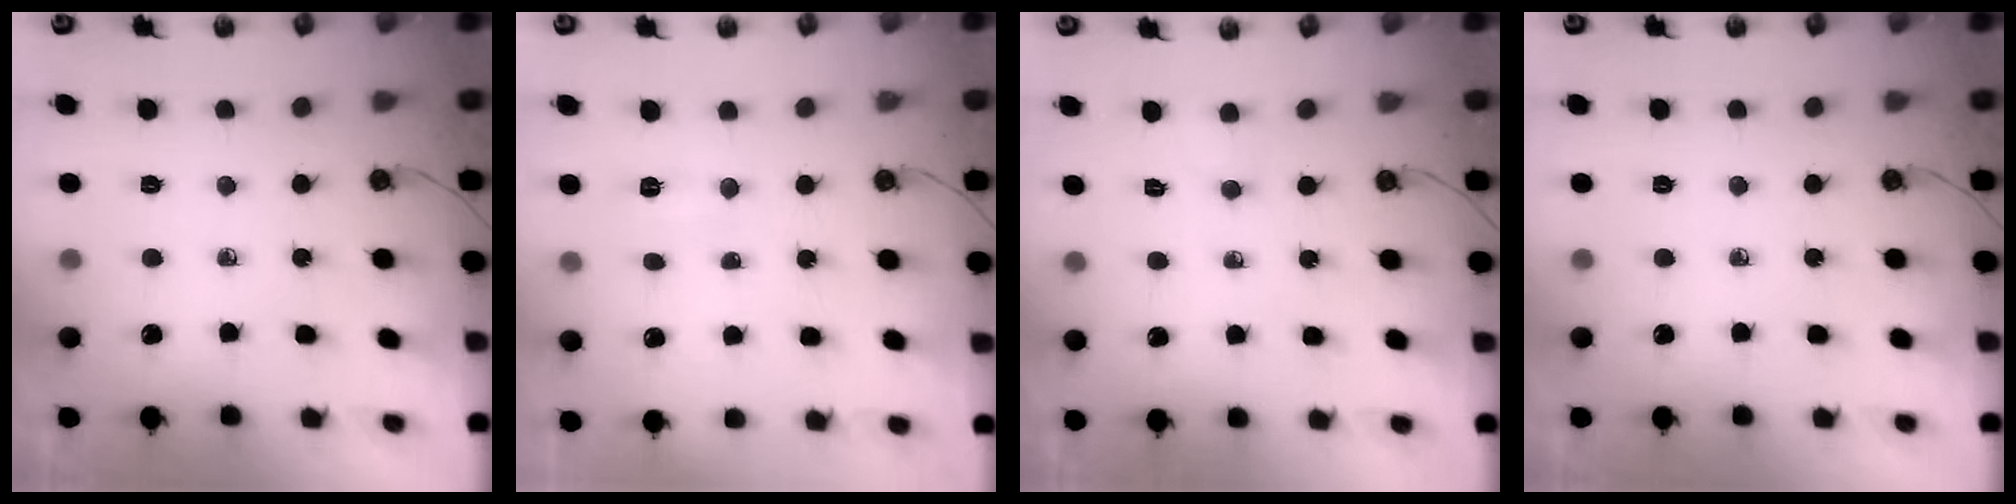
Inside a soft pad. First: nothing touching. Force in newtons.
{"total": 4.3, "press": 4.3, "slide": 0.6}
{"total": 14.4, "press": 3.2, "slide": 14.0}
{"total": 0.0}